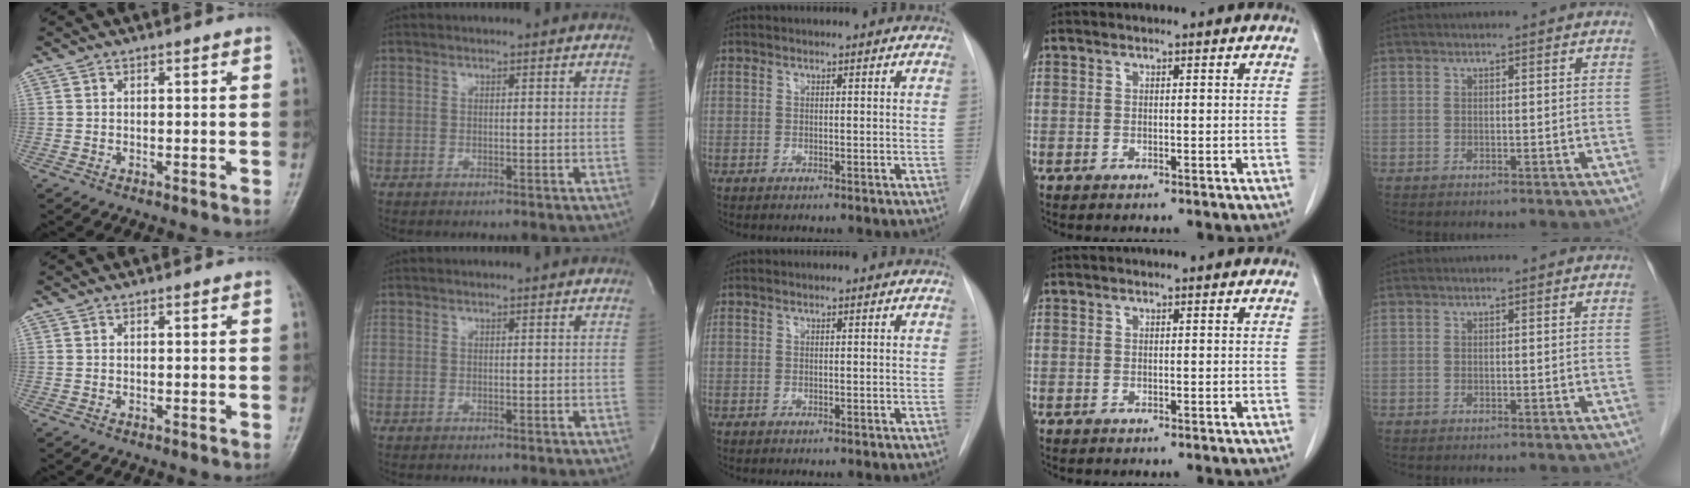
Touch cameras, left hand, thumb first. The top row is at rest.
{}